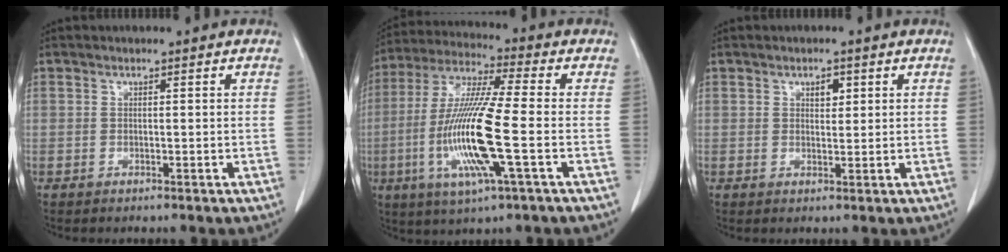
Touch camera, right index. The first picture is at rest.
{"total": 15.6, "force": [-3.4, 0.6, 15.2], "torque": [-0.317, -0.015, -0.071]}
{"total": 2.0, "force": [0.9, 1.1, 1.4], "torque": [-0.018, -0.003, 0.014]}